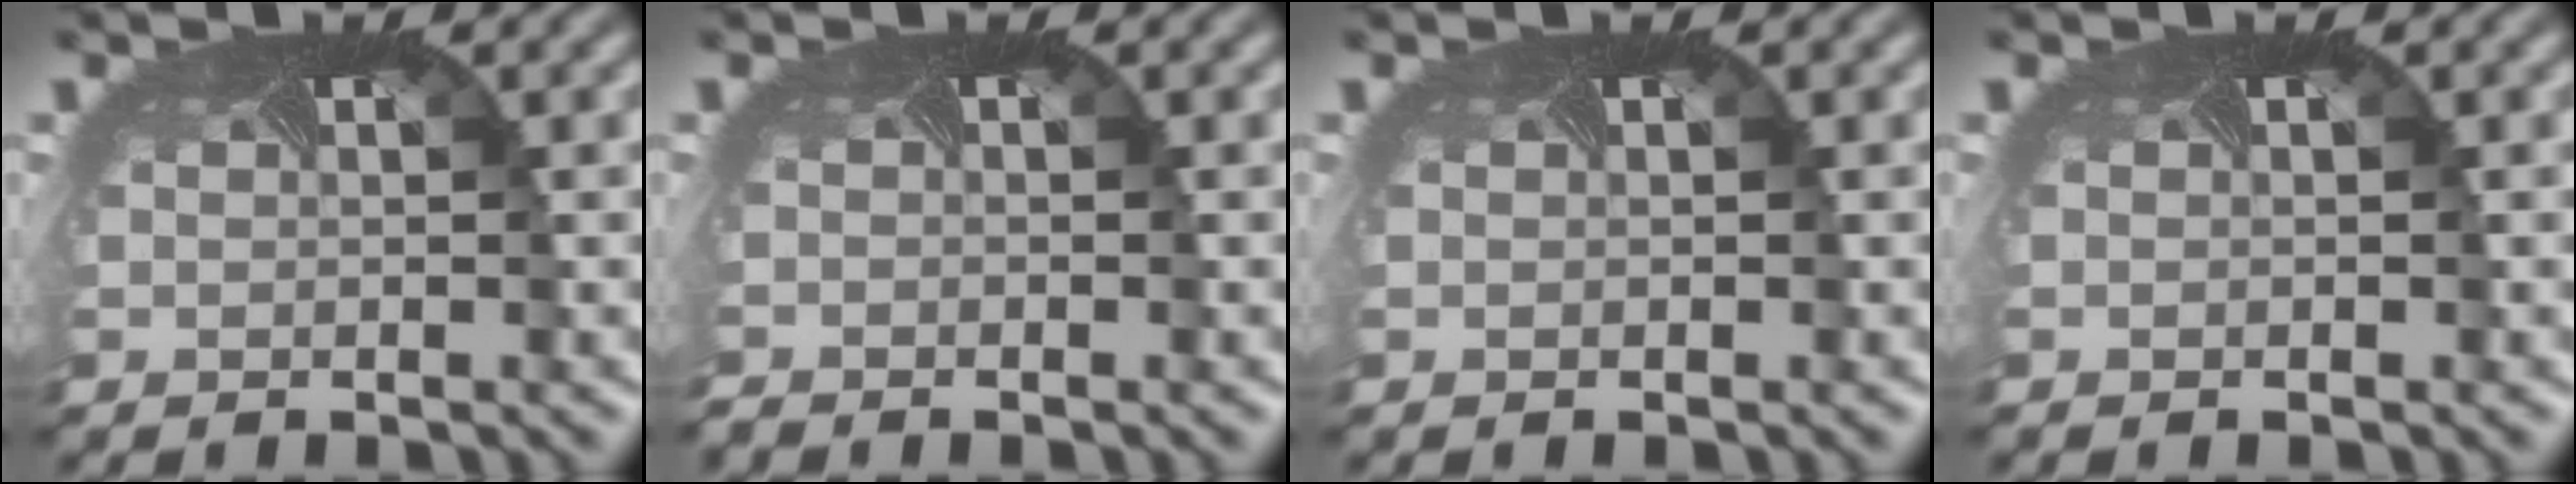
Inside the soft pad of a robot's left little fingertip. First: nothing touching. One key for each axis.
{"total": 1.2, "fx": -1.1, "fy": -0.3, "fz": -0.3, "tx": -0.007, "ty": -0.012, "tz": -0.024}
{"total": 0.0}
{"total": 0.0}